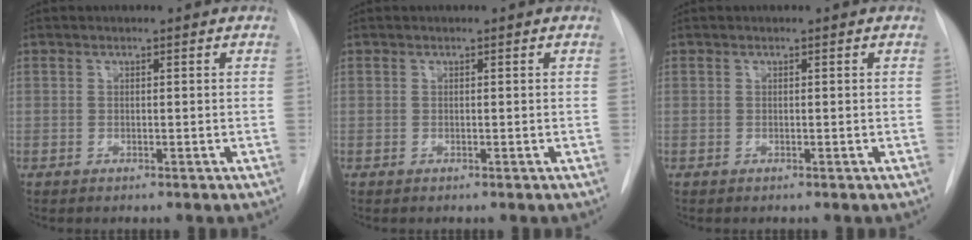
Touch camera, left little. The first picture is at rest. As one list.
[{"total": 0.0}, {"total": 0.0}]